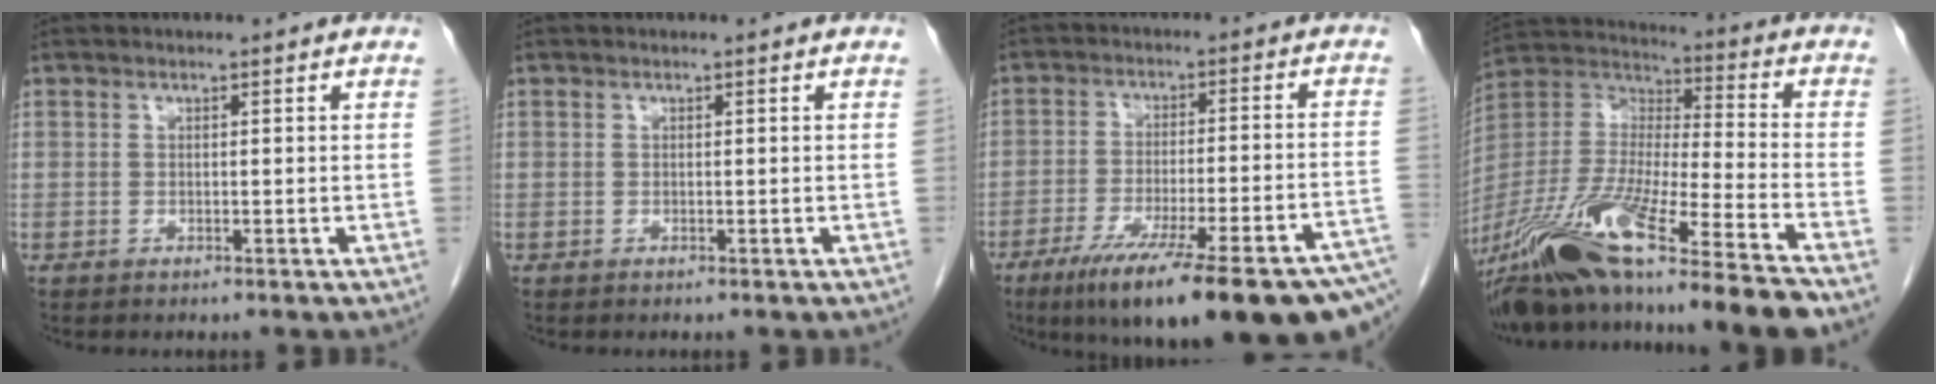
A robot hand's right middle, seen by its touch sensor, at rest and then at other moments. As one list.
[{"total": 0.0}, {"total": 25.0, "force": [-17.9, 2.0, 17.3], "torque": [-0.186, -0.027, -0.258]}, {"total": 23.0, "force": [-17.8, -0.4, 14.6], "torque": [-0.311, -0.041, -0.329]}]